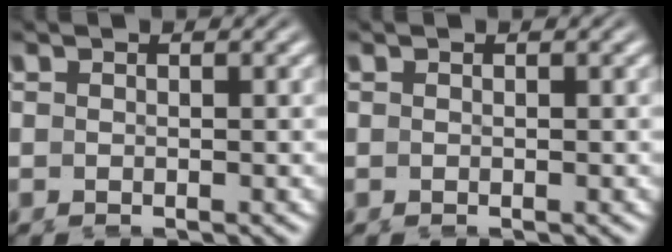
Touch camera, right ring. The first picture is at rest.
{"total": 0.0}